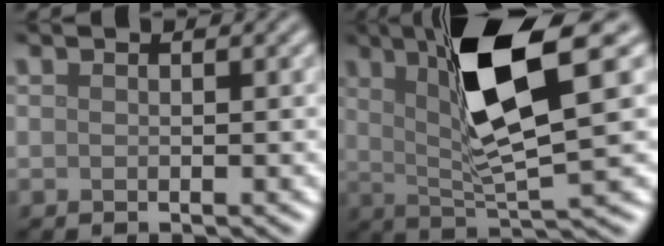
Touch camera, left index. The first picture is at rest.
{"total": 9.1, "force": [3.1, 1.8, 8.4], "torque": [-0.145, -0.002, 0.054]}